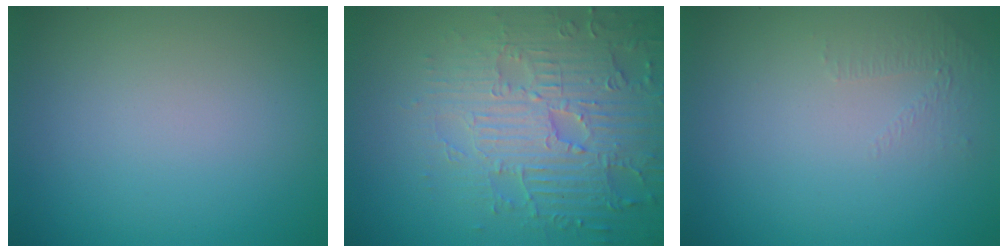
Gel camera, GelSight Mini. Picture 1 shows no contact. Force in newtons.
{"total": 6.1, "press": 5.2, "slide": 3.1}
{"total": 0.9, "press": 0.4, "slide": 0.8}